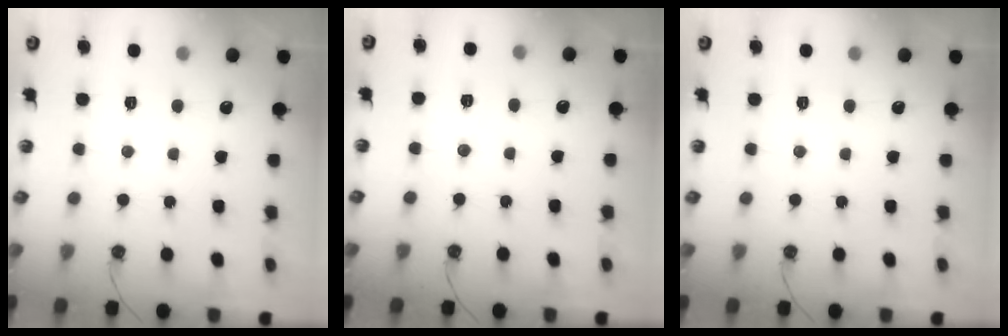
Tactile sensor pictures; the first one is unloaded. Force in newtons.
{"total": 4.9, "press": 2.2, "slide": 4.4}
{"total": 0.0}